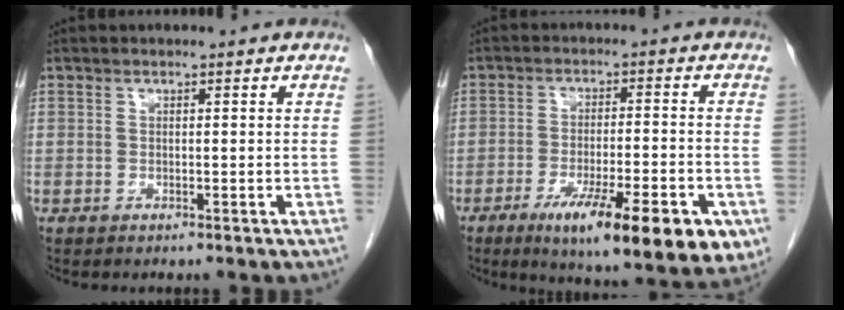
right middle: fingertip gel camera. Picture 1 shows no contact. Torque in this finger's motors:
{"motor_torque": [1.87, -0.27, 0.36, 0.14]}